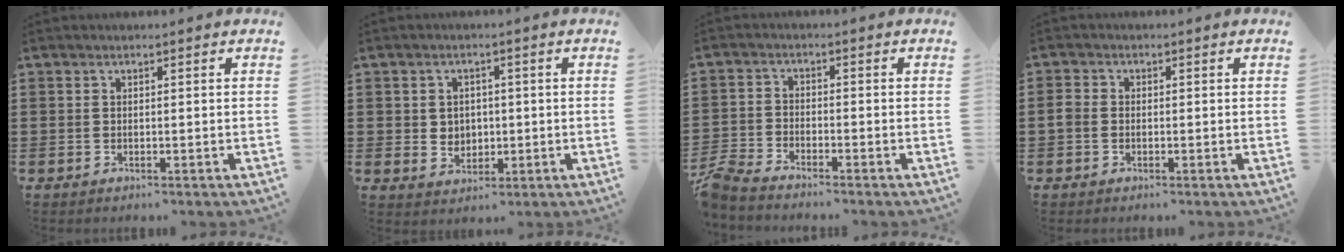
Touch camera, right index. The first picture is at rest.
{"total": 2.8, "force": [0.3, 2.7, 0.9], "torque": [-0.022, 0.003, 0.000]}
{"total": 3.3, "force": [-3.3, 0.1, 0.5], "torque": [-0.039, -0.006, -0.077]}
{"total": 1.5, "force": [-0.5, 1.2, 0.8], "torque": [-0.024, 0.001, -0.014]}